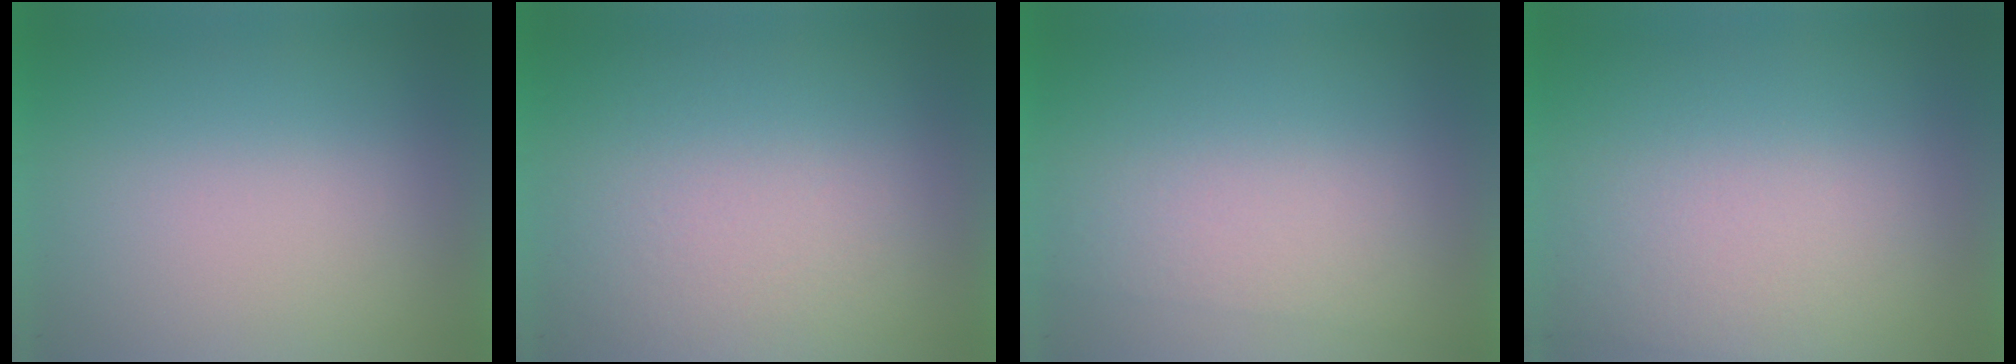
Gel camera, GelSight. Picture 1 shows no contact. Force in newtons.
{"total": 4.0}
{"total": 2.0}
{"total": 2.1}